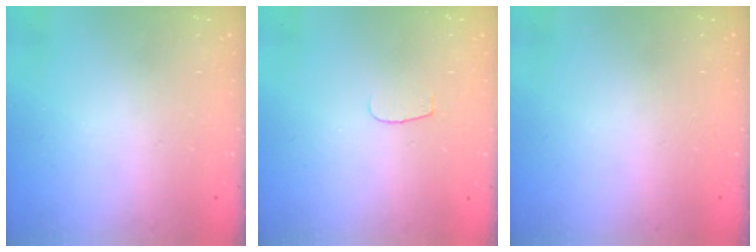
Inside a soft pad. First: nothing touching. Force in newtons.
{"total": 3.6, "press": 3.5, "slide": 0.4}
{"total": 0.0}